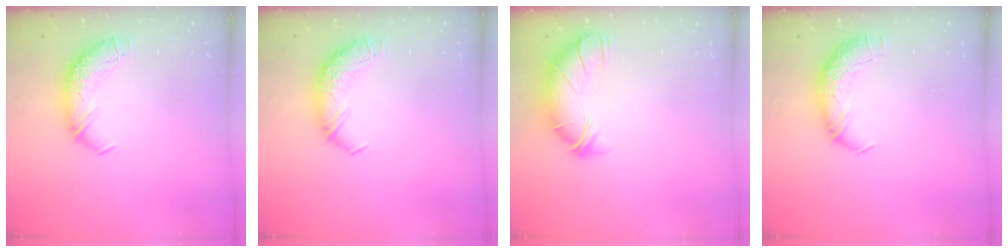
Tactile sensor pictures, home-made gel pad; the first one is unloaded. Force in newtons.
{"total": 0.0}
{"total": 2.8, "press": 1.5, "slide": 2.3}
{"total": 2.4, "press": 1.1, "slide": 2.2}